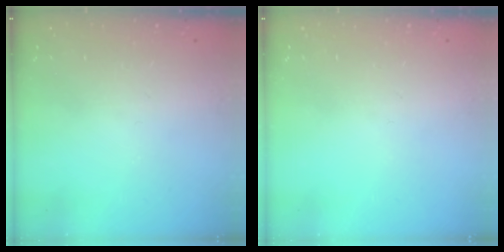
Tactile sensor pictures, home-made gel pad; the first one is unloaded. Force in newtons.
{"total": 0.0}